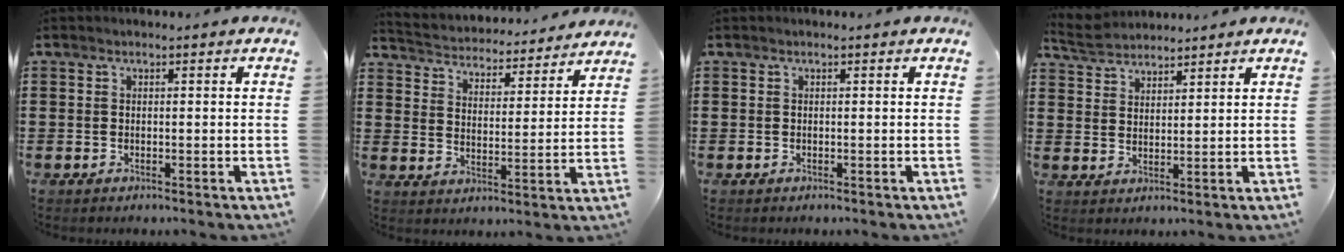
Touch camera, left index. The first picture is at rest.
{"total": 3.6, "force": [3.6, 0.1, -0.4], "torque": [-0.018, -0.034, 0.055]}
{"total": 0.0}
{"total": 4.0, "force": [3.8, 1.2, 0.7], "torque": [-0.028, -0.004, 0.072]}